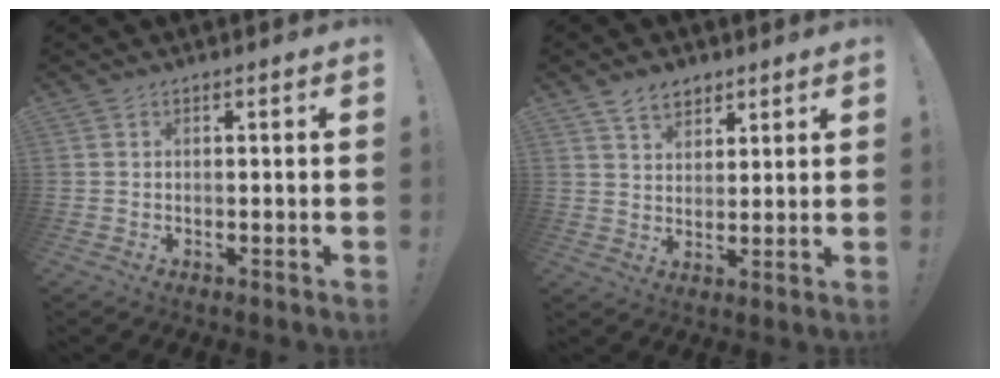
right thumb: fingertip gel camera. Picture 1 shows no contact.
{"total": 6.8, "force": [4.6, 4.4, 2.3], "torque": [-0.038, -0.020, 0.087]}